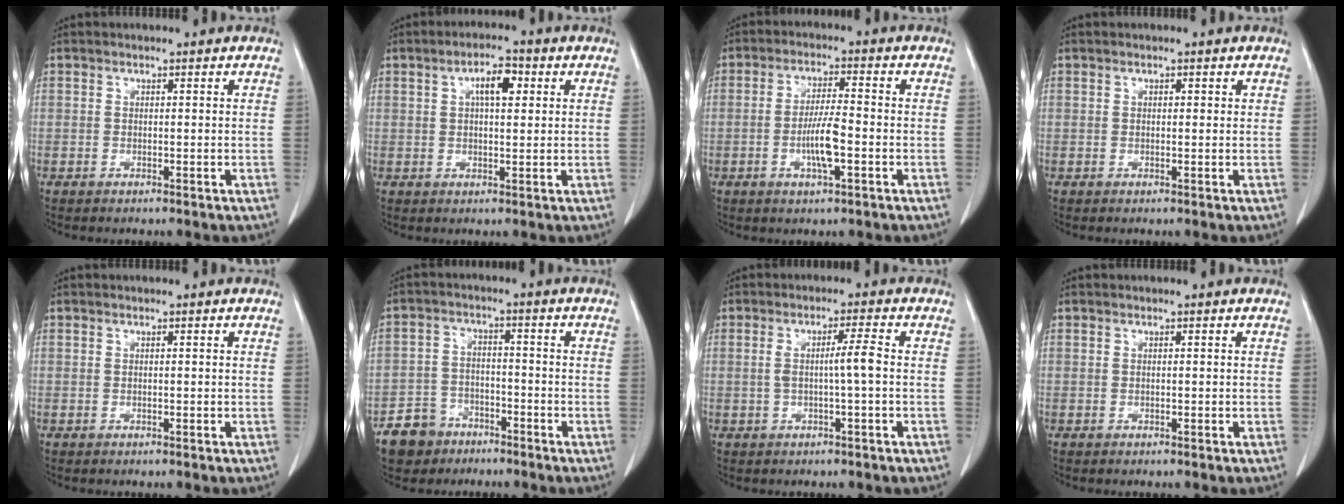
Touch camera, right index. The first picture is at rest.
{"total": 5.3, "force": [1.7, 2.1, 4.6], "torque": [-0.084, 0.012, 0.030]}
{"total": 6.5, "force": [-1.8, 1.3, 6.1], "torque": [-0.120, 0.002, -0.030]}
{"total": 1.1, "force": [0.3, 0.7, 0.8], "torque": [-0.020, 0.002, 0.005]}
{"total": 0.0}
{"total": 7.8, "force": [-5.3, 5.5, 1.6], "torque": [-0.040, 0.008, -0.092]}
{"total": 4.2, "force": [-0.3, 0.0, 4.2], "torque": [-0.079, 0.008, 0.000]}
{"total": 0.0}